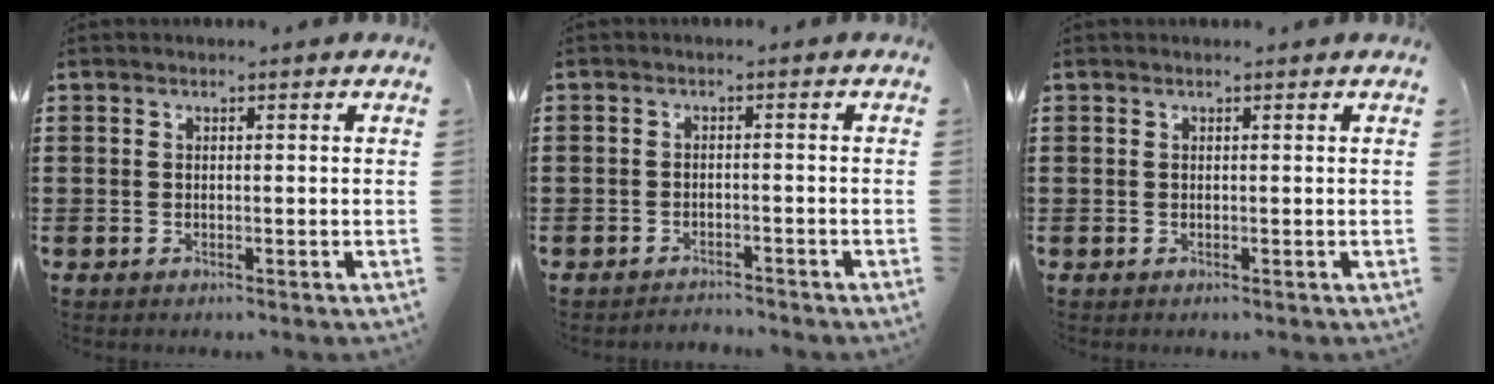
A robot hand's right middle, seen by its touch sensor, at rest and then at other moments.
{"total": 2.0, "force": [-2.0, 0.2, -0.3], "torque": [-0.003, 0.001, -0.045]}
{"total": 0.0}